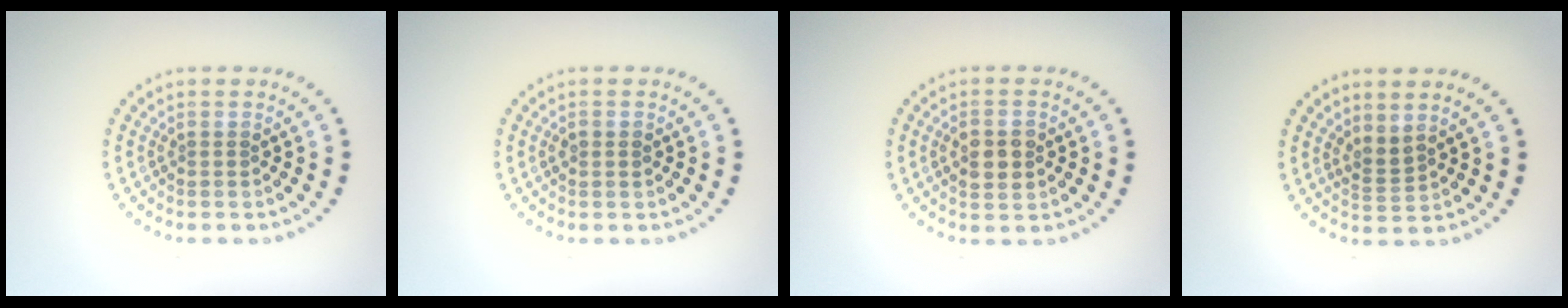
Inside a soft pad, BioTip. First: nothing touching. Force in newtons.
{"total": 1.0, "press": 1.0, "slide": 0.1}
{"total": 2.9, "press": 2.9, "slide": 0.1}
{"total": 1.7, "press": 1.3, "slide": 1.1}